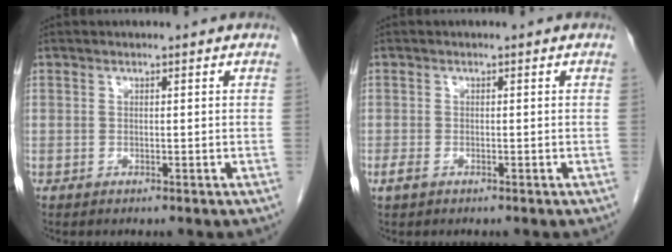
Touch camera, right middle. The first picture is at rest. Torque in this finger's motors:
{"motor_torque": [-0.02, 0.03, 0.04, 0.03]}